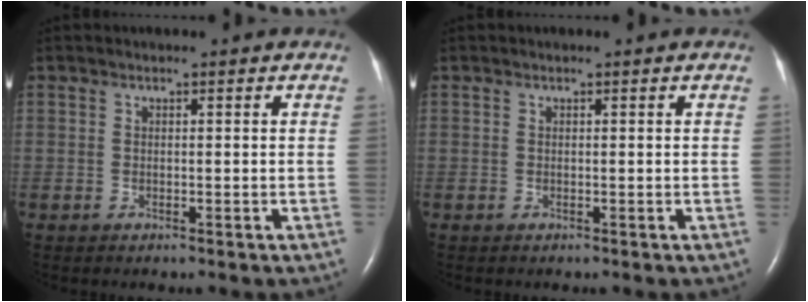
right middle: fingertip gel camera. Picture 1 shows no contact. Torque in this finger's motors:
{"motor_torque": [0.18, -0.10, -0.04, 0.00]}